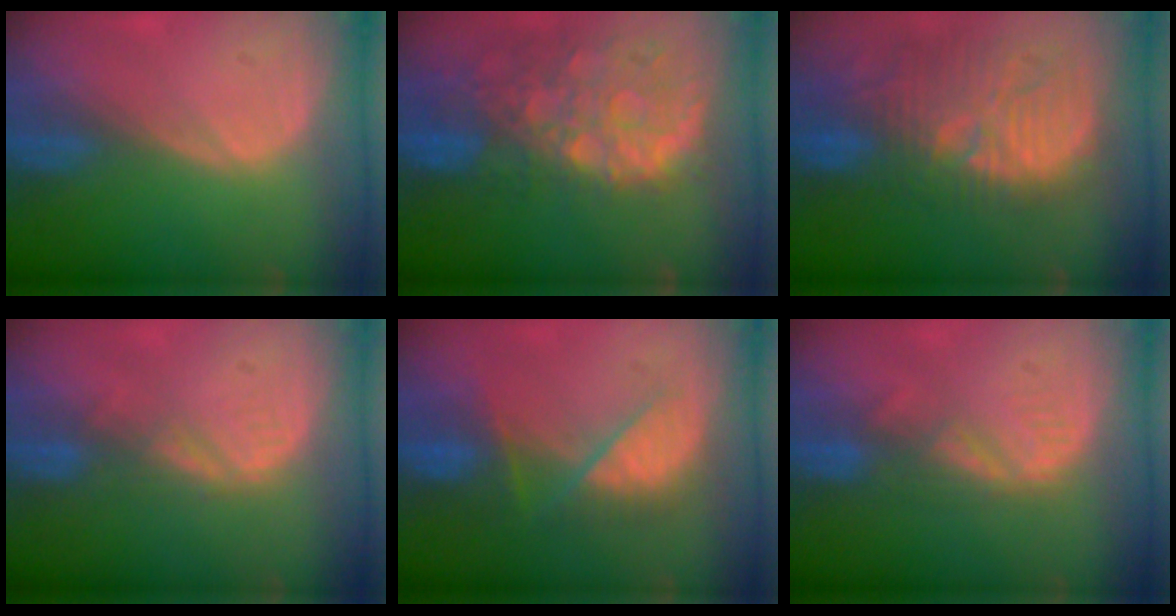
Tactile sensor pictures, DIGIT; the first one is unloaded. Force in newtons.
{"total": 12.6, "press": 10.4, "slide": 7.1}
{"total": 12.8, "press": 12.1, "slide": 4.2}
{"total": 2.8, "press": 2.2, "slide": 1.7}
{"total": 7.4, "press": 7.2, "slide": 1.9}
{"total": 4.0, "press": 3.6, "slide": 1.7}